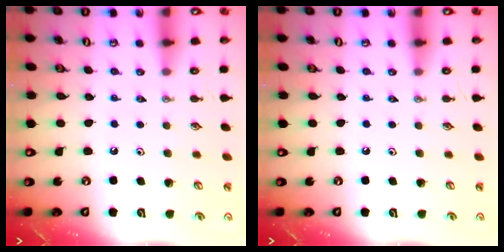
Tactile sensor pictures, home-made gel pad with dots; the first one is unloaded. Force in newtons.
{"total": 0.0}